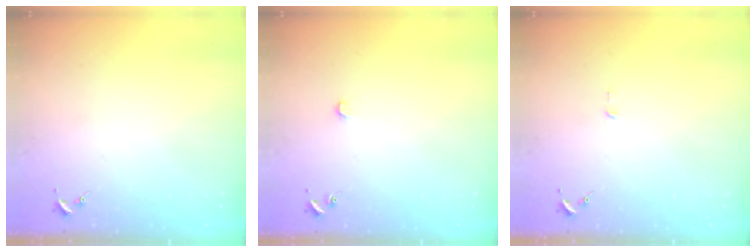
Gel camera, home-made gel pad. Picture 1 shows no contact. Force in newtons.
{"total": 3.8, "press": 3.8, "slide": 0.4}
{"total": 2.4, "press": 2.4, "slide": 0.2}